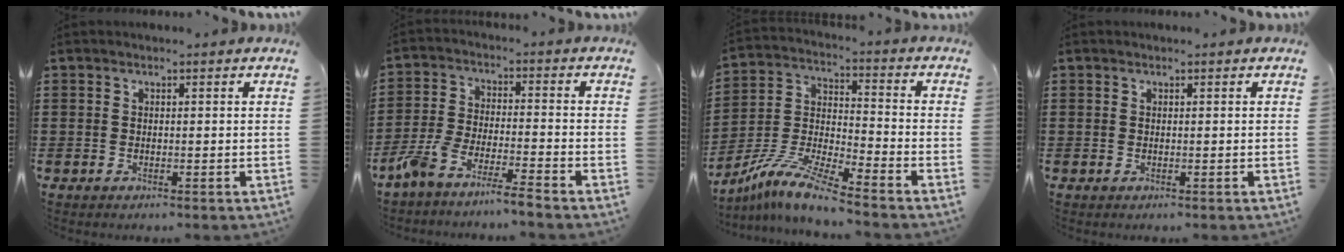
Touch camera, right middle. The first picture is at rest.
{"total": 6.2, "force": [-5.8, -0.6, 2.0], "torque": [-0.065, -0.019, -0.120]}
{"total": 9.9, "force": [-8.8, 0.1, 4.6], "torque": [-0.104, -0.001, -0.180]}
{"total": 0.0}